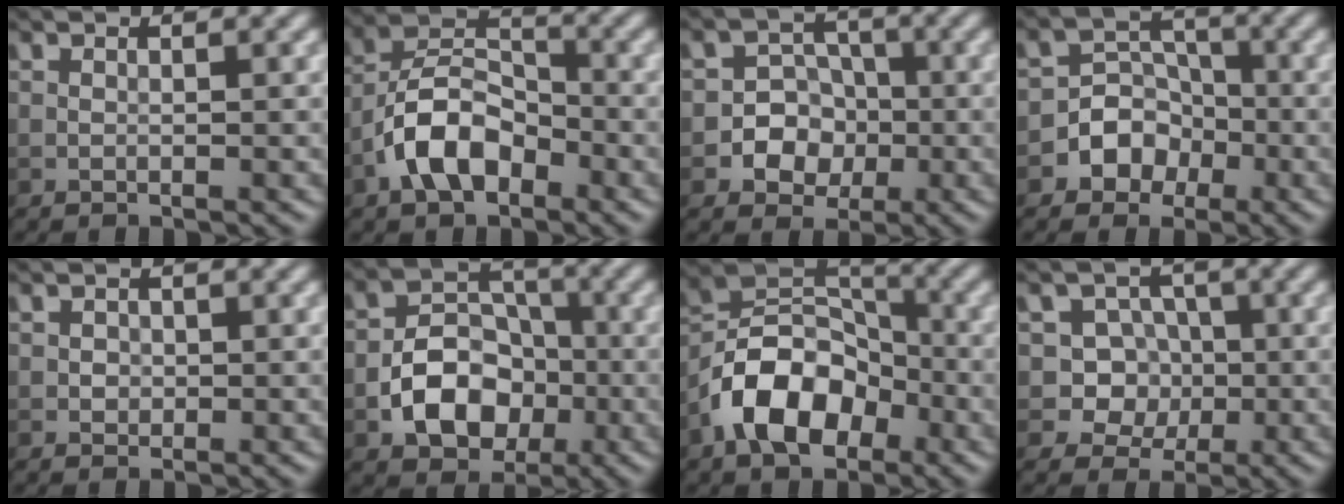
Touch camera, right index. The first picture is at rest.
{"total": 6.2, "force": [-3.1, 3.6, 4.0], "torque": [-0.068, 0.011, -0.065]}
{"total": 4.8, "force": [-1.2, 4.4, 1.6], "torque": [0.007, 0.014, -0.041]}
{"total": 5.3, "force": [-2.4, 4.6, 1.2], "torque": [0.020, 0.013, -0.065]}
{"total": 0.9, "force": [0.0, 0.8, 0.3], "torque": [0.001, -0.002, -0.001]}
{"total": 6.6, "force": [-2.2, 4.8, 4.0], "torque": [-0.057, -0.003, -0.035]}
{"total": 8.7, "force": [-4.1, 5.5, 5.4], "torque": [-0.095, 0.008, -0.086]}
{"total": 5.5, "force": [-0.5, 5.2, 1.8], "torque": [-0.011, 0.024, -0.031]}